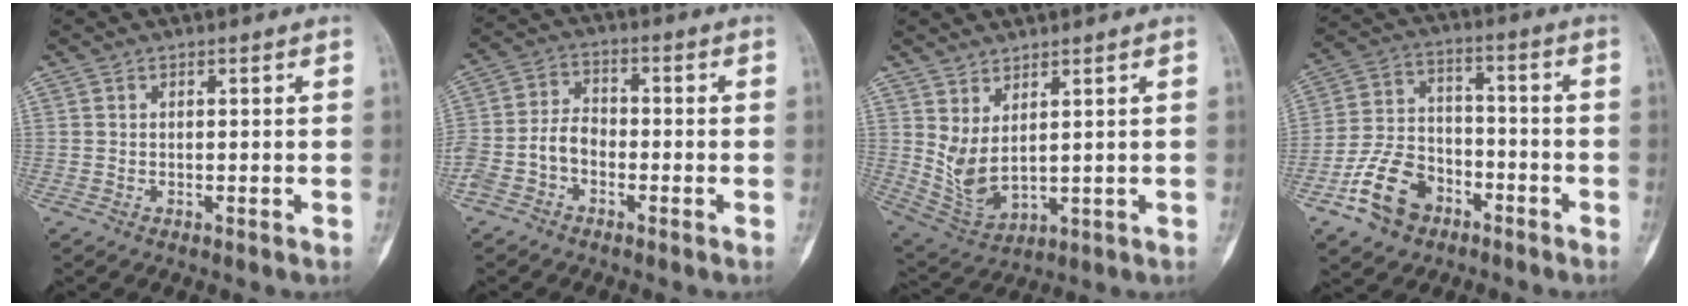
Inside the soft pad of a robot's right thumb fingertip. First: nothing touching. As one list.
[{"total": 7.3, "force": [-2.7, 5.1, 4.5], "torque": [-0.089, 0.030, -0.056]}, {"total": 7.8, "force": [2.6, 3.5, 6.5], "torque": [-0.125, -0.028, 0.071]}, {"total": 12.3, "force": [-6.5, 8.5, 6.0], "torque": [-0.090, 0.052, -0.118]}]